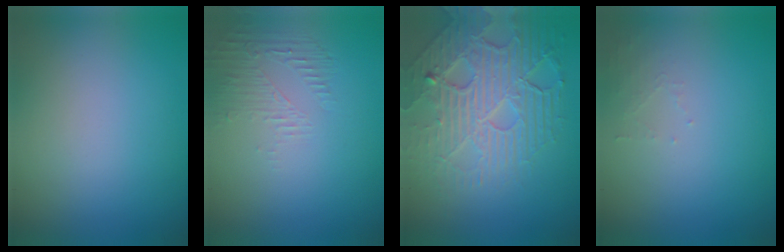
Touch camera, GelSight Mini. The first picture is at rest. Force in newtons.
{"total": 1.6, "press": 0.4, "slide": 1.6}
{"total": 7.6, "press": 5.4, "slide": 5.4}
{"total": 1.0, "press": 1.0, "slide": 0.2}